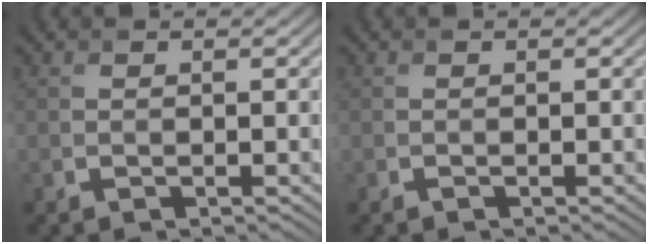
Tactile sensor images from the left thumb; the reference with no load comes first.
{"total": 0.0}